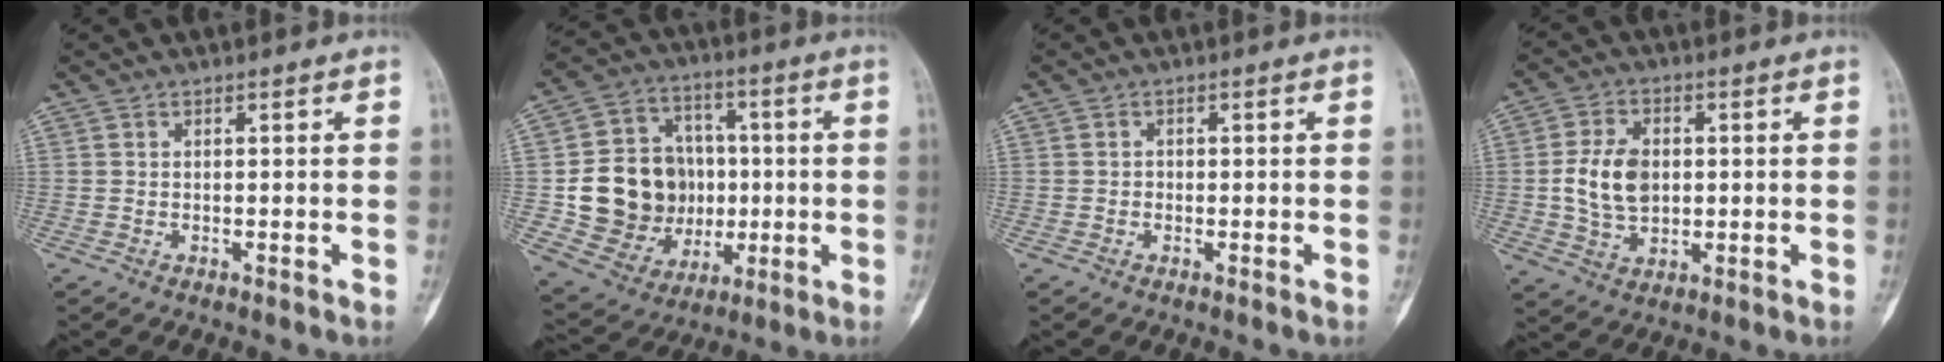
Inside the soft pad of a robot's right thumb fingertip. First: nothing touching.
{"total": 17.9, "force": [-0.7, 15.4, 9.2], "torque": [-0.113, 0.025, 0.010]}
{"total": 0.7, "force": [-0.2, 0.6, 0.1], "torque": [0.006, 0.002, -0.004]}
{"total": 9.4, "force": [0.4, 6.4, 6.8], "torque": [-0.116, 0.002, 0.010]}